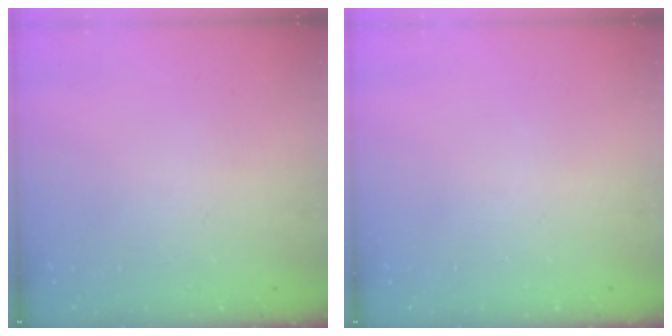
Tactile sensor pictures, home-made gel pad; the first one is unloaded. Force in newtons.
{"total": 0.0}